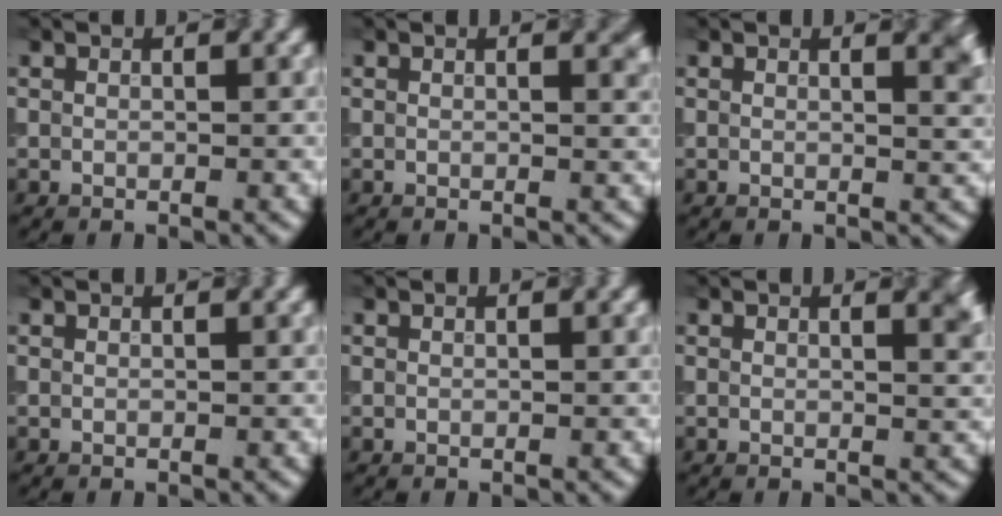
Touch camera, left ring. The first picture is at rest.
{"total": 1.0, "force": [0.6, 0.3, 0.7], "torque": [-0.004, -0.001, 0.009]}
{"total": 2.2, "force": [1.3, 0.8, 1.7], "torque": [-0.007, 0.001, 0.015]}
{"total": 0.0}
{"total": 0.0}
{"total": 1.9, "force": [1.1, 0.7, 1.4], "torque": [-0.006, 0.001, 0.013]}